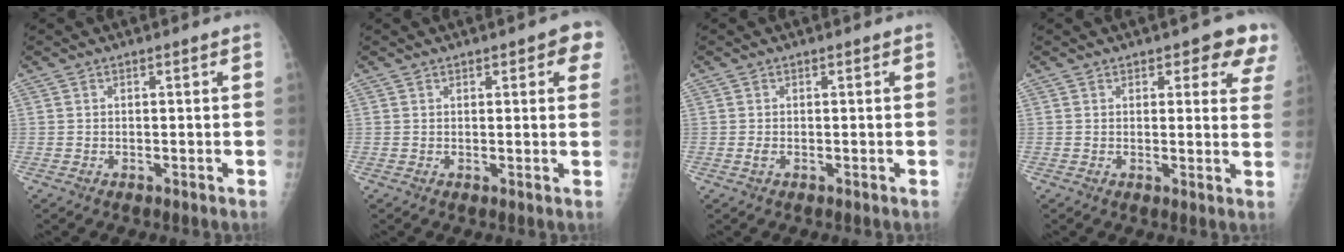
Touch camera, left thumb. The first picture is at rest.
{"total": 4.7, "force": [2.4, 1.9, 3.6], "torque": [-0.018, -0.004, 0.020]}
{"total": 0.8, "force": [0.0, 0.4, 0.7], "torque": [-0.016, -0.002, 0.000]}
{"total": 6.6, "force": [4.1, 3.2, 4.1], "torque": [-0.005, -0.014, 0.037]}